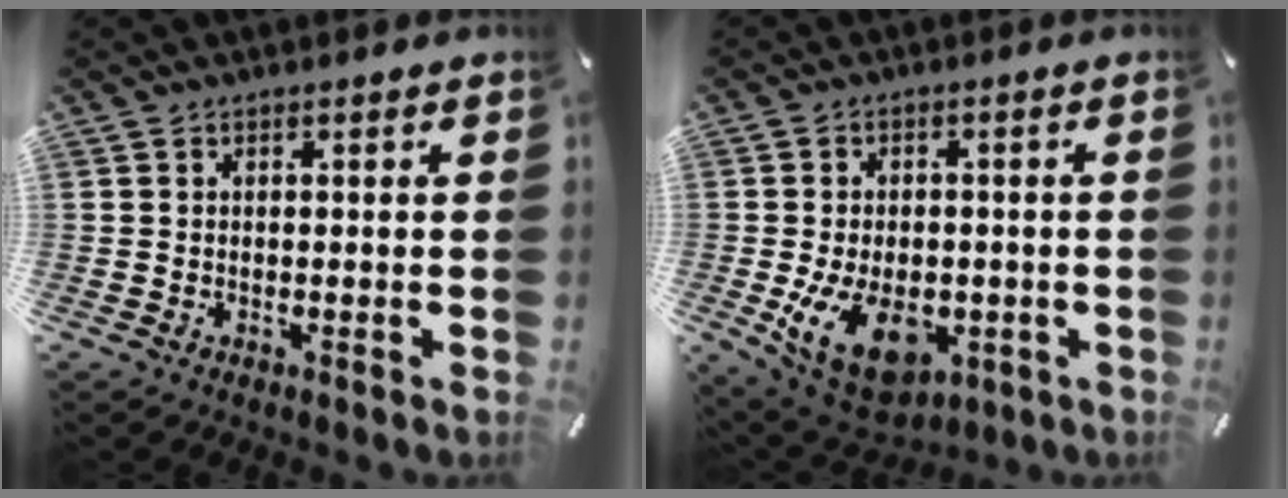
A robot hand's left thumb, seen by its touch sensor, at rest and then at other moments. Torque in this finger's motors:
{"motor_torque": [1.76, 3.21, 1.15, 0.20, 0.19]}